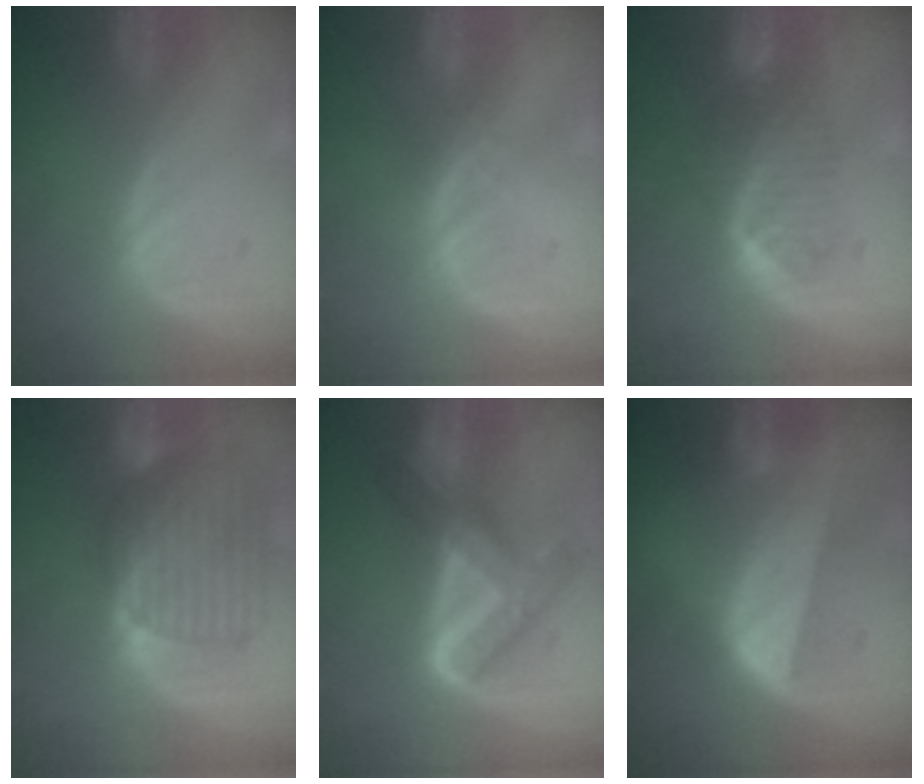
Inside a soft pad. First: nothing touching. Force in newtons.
{"total": 1.5, "press": 1.3, "slide": 0.8}
{"total": 6.5, "press": 5.5, "slide": 3.4}
{"total": 10.1, "press": 8.6, "slide": 5.3}
{"total": 8.2, "press": 8.2, "slide": 0.6}
{"total": 7.7, "press": 6.9, "slide": 3.5}